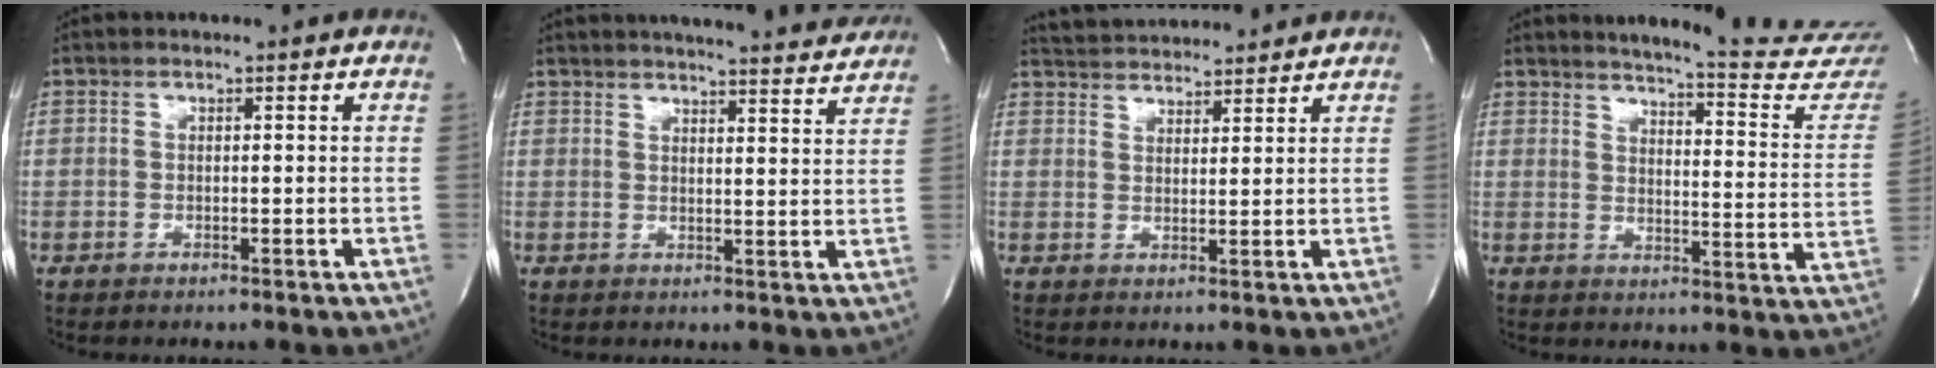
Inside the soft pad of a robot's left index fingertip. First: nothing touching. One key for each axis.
{"total": 19.3, "fx": 17.9, "fy": 1.9, "fz": 6.9, "tx": -0.103, "ty": 0.000, "tz": 0.223}
{"total": 9.3, "fx": 9.0, "fy": 1.1, "fz": 2.0, "tx": -0.043, "ty": 0.026, "tz": 0.138}
{"total": 21.6, "fx": 20.8, "fy": 0.0, "fz": 6.1, "tx": -0.079, "ty": -0.126, "tz": 0.234}